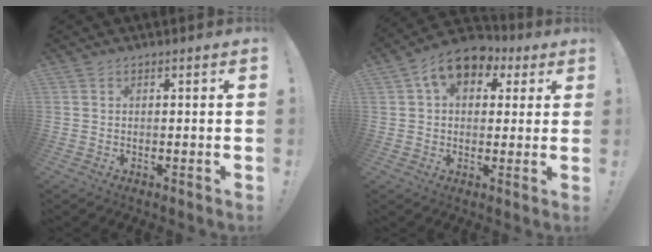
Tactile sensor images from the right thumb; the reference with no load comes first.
{"total": 11.0, "force": [5.2, 7.3, 6.3], "torque": [-0.103, -0.014, 0.099]}